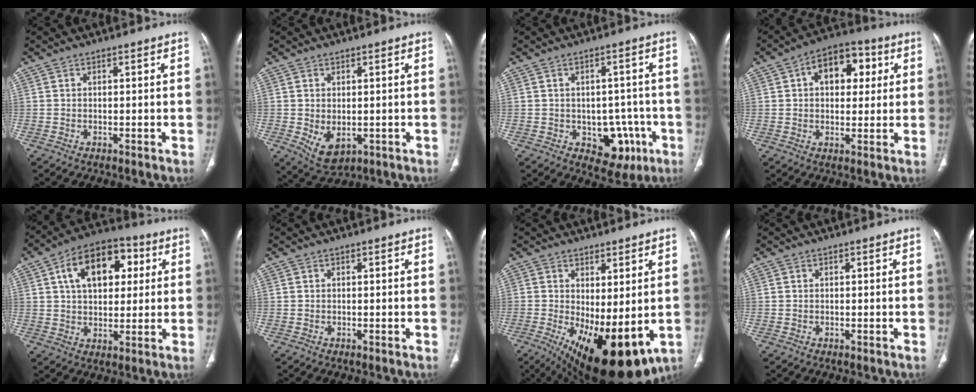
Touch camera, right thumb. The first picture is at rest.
{"total": 5.6, "force": [-0.9, 3.5, 4.3], "torque": [-0.067, -0.009, 0.004]}
{"total": 9.0, "force": [-3.1, 6.5, 5.5], "torque": [-0.026, 0.020, -0.026]}
{"total": 11.9, "force": [3.4, 7.5, 8.5], "torque": [-0.086, 0.015, 0.045]}
{"total": 15.8, "force": [4.8, 9.8, 11.5], "torque": [-0.151, 0.010, 0.074]}
{"total": 0.0}
{"total": 15.8, "force": [-3.4, 6.6, 14.0], "torque": [-0.224, -0.023, -0.025]}
{"total": 0.0}